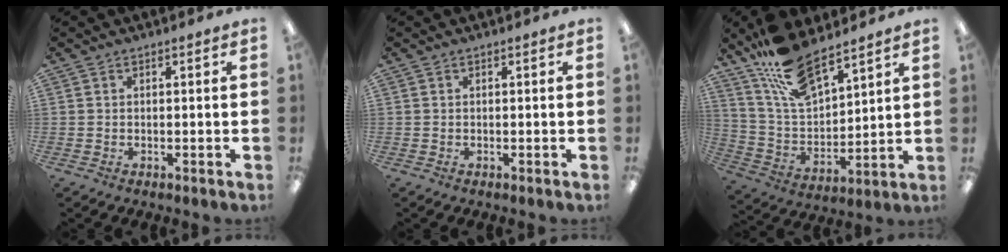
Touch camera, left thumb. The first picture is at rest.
{"total": 0.0}
{"total": 15.4, "force": [12.1, 5.7, 7.6], "torque": [-0.163, -0.063, 0.222]}